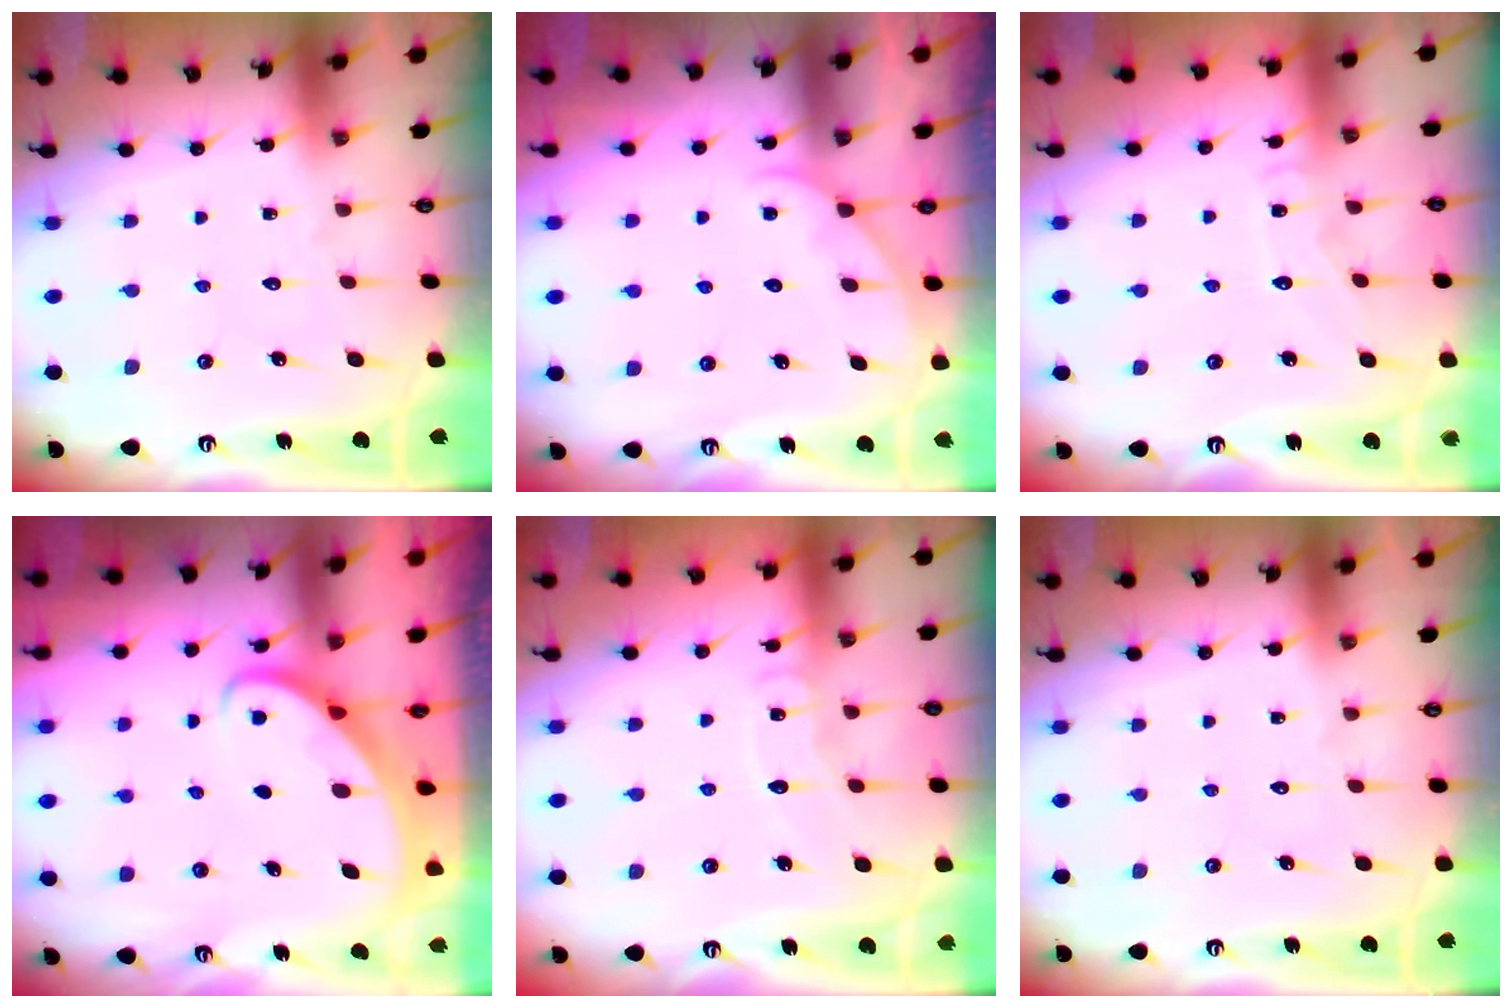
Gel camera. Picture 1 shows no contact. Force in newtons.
{"total": 2.9, "press": 2.9, "slide": 0.3}
{"total": 5.5, "press": 5.5, "slide": 0.5}
{"total": 2.7, "press": 2.6, "slide": 0.2}
{"total": 7.1, "press": 7.0, "slide": 0.7}
{"total": 0.0}